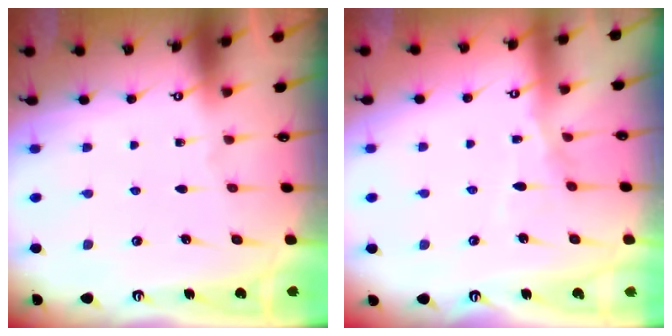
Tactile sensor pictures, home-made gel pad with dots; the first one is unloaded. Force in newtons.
{"total": 5.2, "press": 5.1, "slide": 0.4}